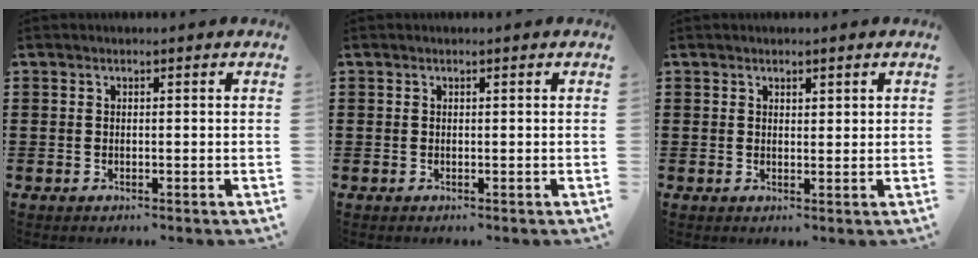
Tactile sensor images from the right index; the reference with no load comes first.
{"total": 0.0}
{"total": 1.2, "force": [1.0, 0.7, 0.2], "torque": [0.002, -0.001, 0.018]}